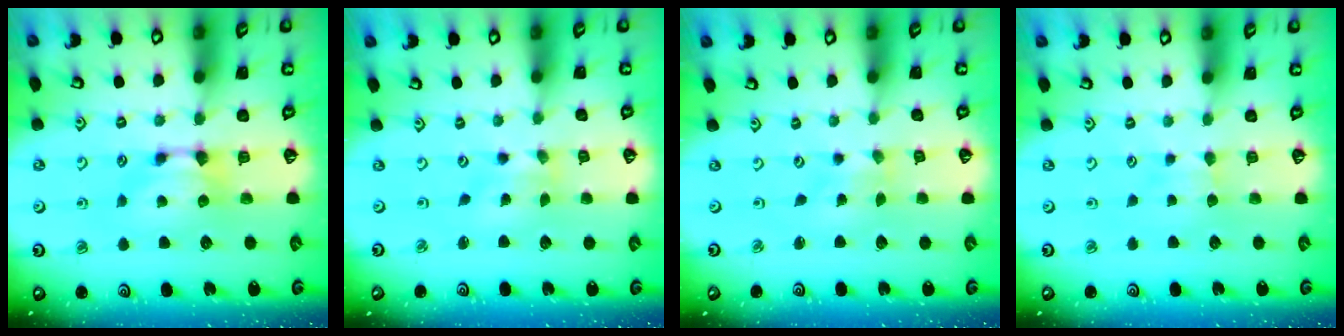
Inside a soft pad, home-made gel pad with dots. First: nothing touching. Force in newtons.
{"total": 2.6, "press": 2.5, "slide": 0.9}
{"total": 4.1, "press": 4.1, "slide": 0.6}
{"total": 1.9, "press": 1.9, "slide": 0.4}